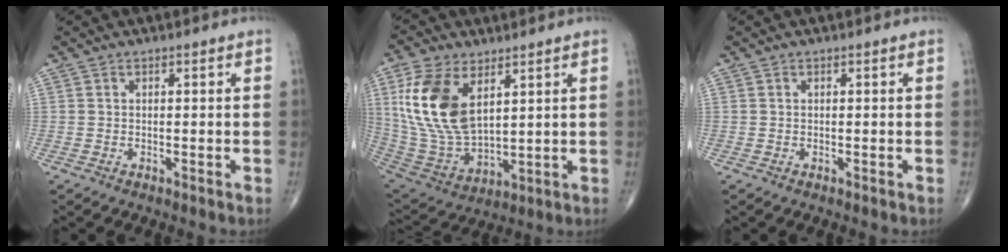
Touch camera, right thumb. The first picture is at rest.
{"total": 17.1, "force": [6.0, 9.4, 13.0], "torque": [-0.254, -0.024, 0.130]}
{"total": 0.0}